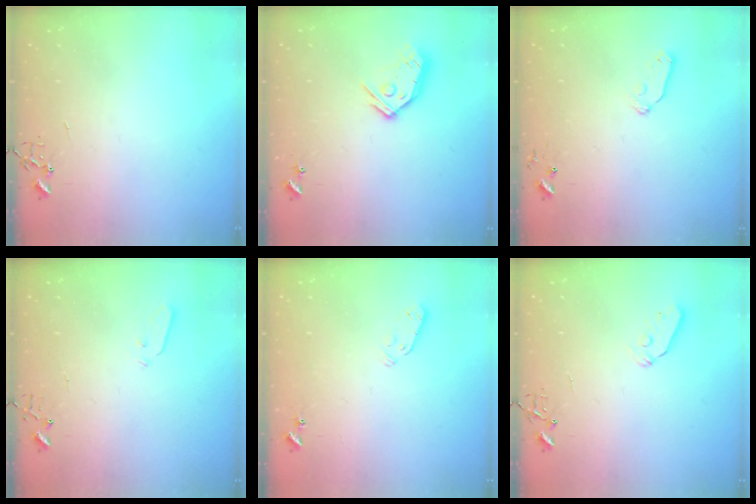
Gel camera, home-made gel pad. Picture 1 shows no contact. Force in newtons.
{"total": 11.0, "press": 10.9, "slide": 1.2}
{"total": 6.8, "press": 6.7, "slide": 0.8}
{"total": 3.4, "press": 3.3, "slide": 0.7}
{"total": 3.9, "press": 3.8, "slide": 0.7}
{"total": 5.3, "press": 5.2, "slide": 0.6}